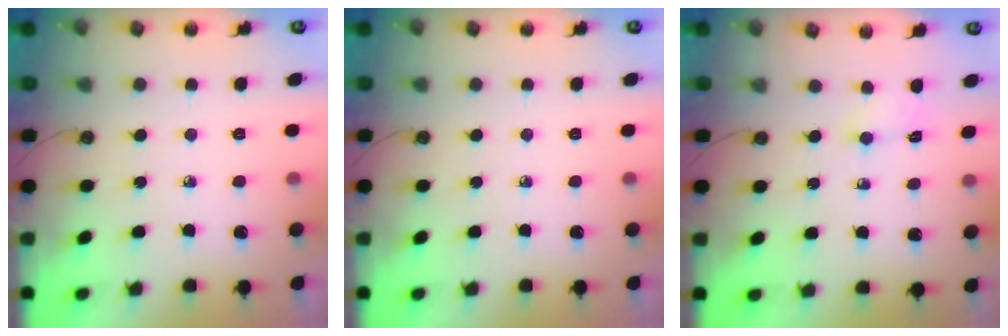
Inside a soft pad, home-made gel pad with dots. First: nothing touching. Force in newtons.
{"total": 0.0}
{"total": 2.4, "press": 2.3, "slide": 0.7}